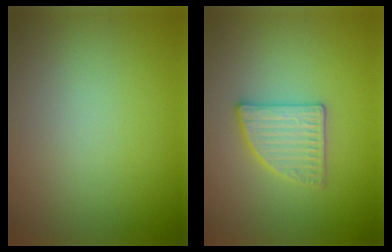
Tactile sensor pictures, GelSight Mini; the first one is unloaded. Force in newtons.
{"total": 2.8, "press": 2.8, "slide": 0.4}